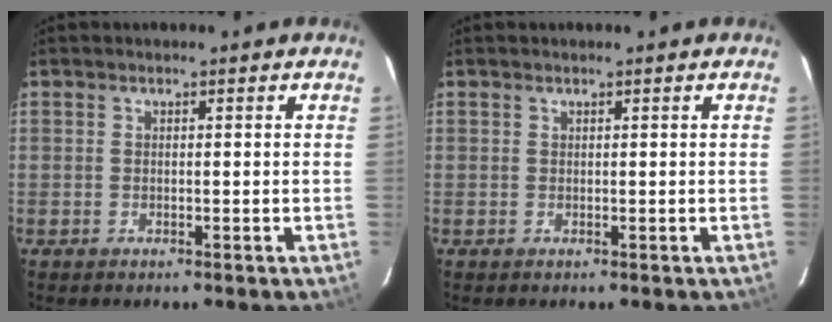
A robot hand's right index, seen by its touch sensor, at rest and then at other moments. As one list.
[{"total": 0.0}]